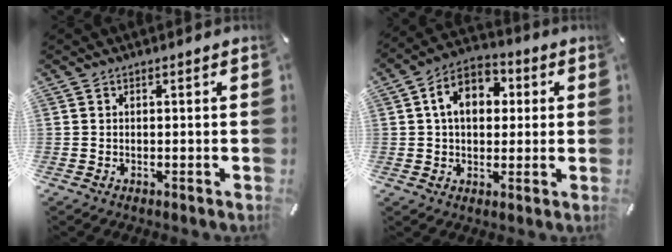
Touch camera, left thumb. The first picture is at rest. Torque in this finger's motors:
{"motor_torque": [1.97, 2.53, 1.23, -0.61, 0.31]}